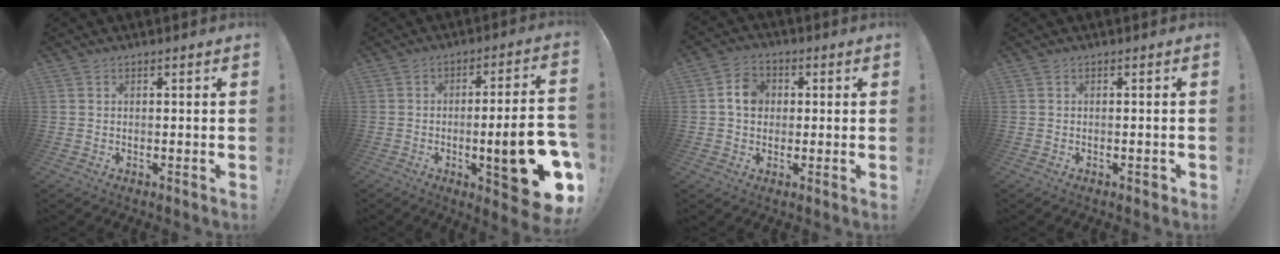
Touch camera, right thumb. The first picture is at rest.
{"total": 18.4, "force": [-5.5, 3.9, 17.1], "torque": [-0.231, 0.016, -0.073]}
{"total": 7.2, "force": [1.0, 6.0, 4.0], "torque": [-0.063, 0.014, 0.020]}
{"total": 1.0, "force": [-0.7, 0.4, 0.6], "torque": [-0.015, 0.007, -0.009]}